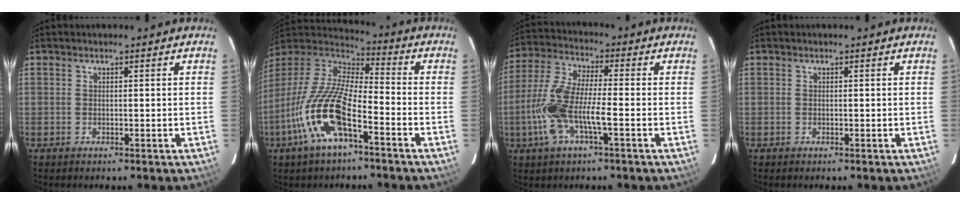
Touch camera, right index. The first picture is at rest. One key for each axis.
{"total": 17.3, "fx": -8.0, "fy": 5.4, "fz": 14.4, "tx": -0.293, "ty": -0.022, "tz": -0.161}
{"total": 12.5, "fx": -3.6, "fy": 3.3, "fz": 11.6, "tx": -0.254, "ty": -0.002, "tz": -0.072}
{"total": 0.0}